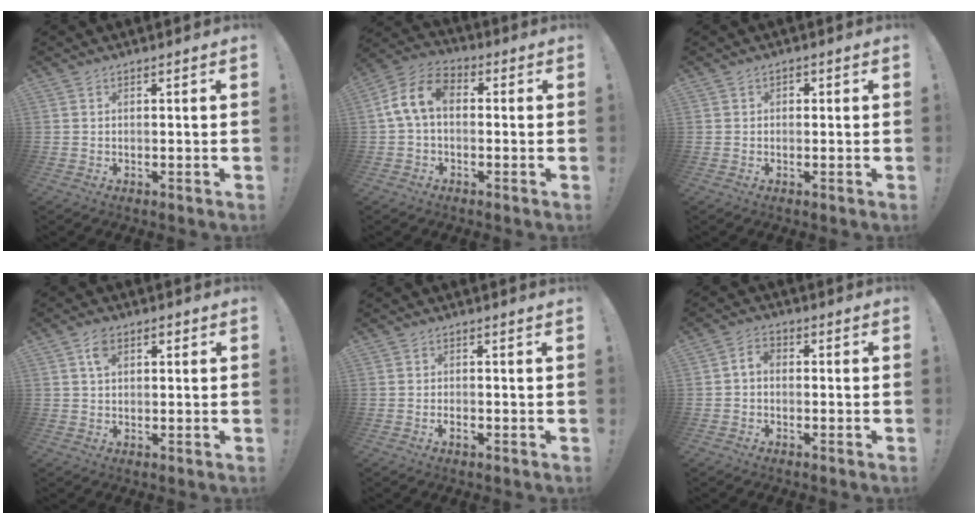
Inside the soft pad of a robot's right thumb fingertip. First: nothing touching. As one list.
[{"total": 10.0, "force": [0.7, 6.2, 7.8], "torque": [-0.158, 0.007, 0.014]}, {"total": 0.9, "force": [-0.4, 0.7, 0.4], "torque": [-0.005, 0.002, -0.009]}, {"total": 4.6, "force": [1.7, 2.9, 3.0], "torque": [-0.043, 0.002, 0.027]}, {"total": 1.5, "force": [-0.4, 0.2, 1.4], "torque": [-0.025, -0.001, -0.007]}, {"total": 3.1, "force": [-0.8, 2.1, 2.2], "torque": [-0.040, 0.012, -0.014]}]